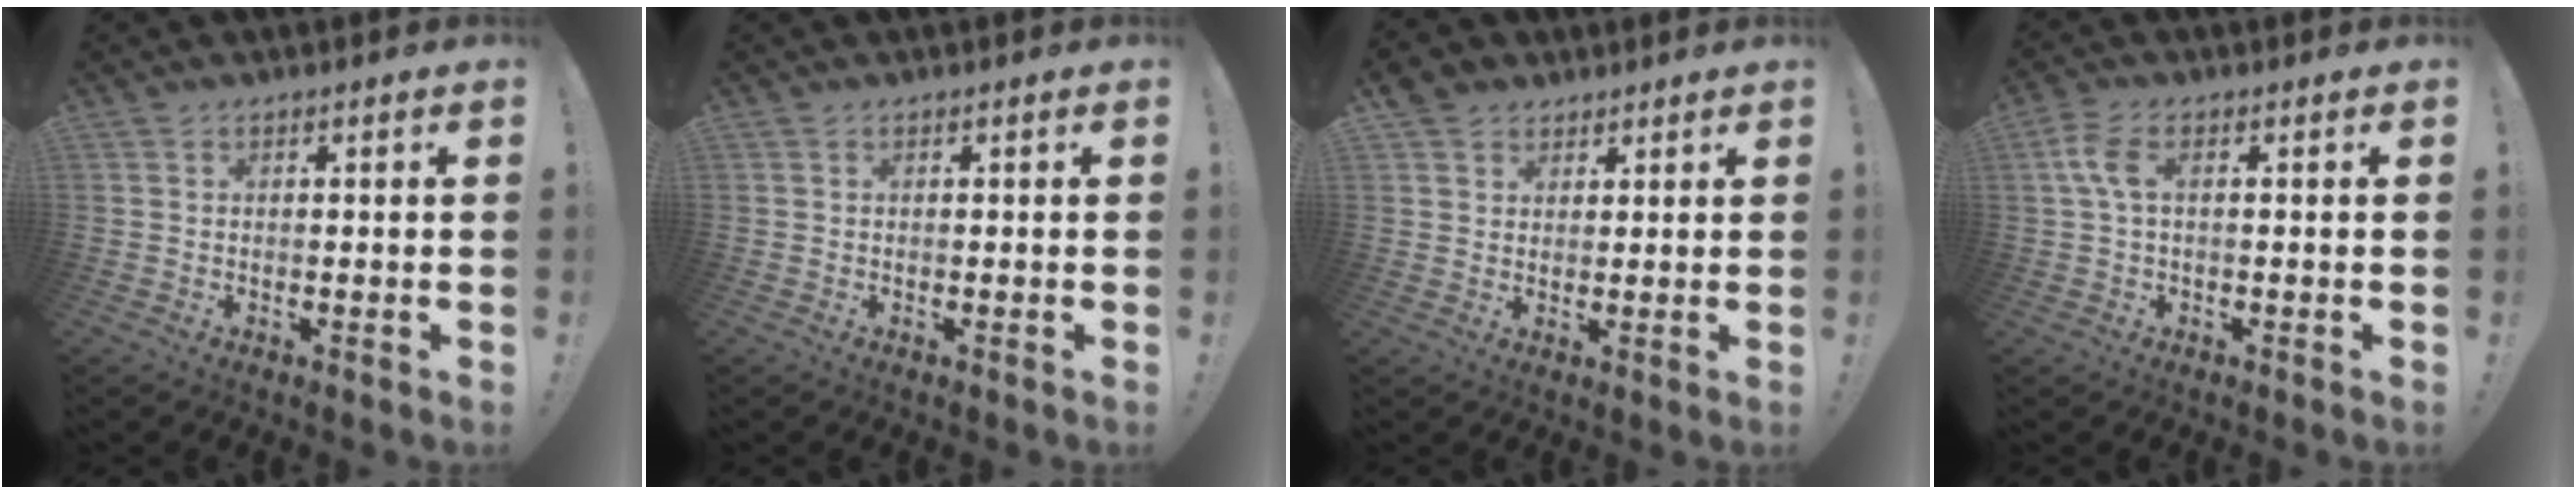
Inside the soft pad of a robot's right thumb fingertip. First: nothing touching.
{"total": 0.0}
{"total": 4.3, "force": [2.8, 3.2, 0.6], "torque": [-0.014, -0.011, 0.056]}
{"total": 5.6, "force": [0.8, 2.4, 4.9], "torque": [-0.113, 0.006, 0.015]}